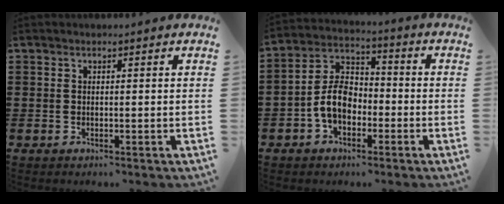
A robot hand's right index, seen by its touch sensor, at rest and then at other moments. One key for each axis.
{"total": 7.3, "fx": -2.2, "fy": 5.0, "fz": 4.8, "tx": -0.117, "ty": 0.011, "tz": -0.049}